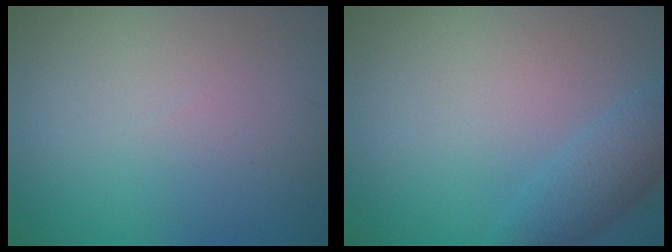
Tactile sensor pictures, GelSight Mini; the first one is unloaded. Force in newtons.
{"total": 3.0, "press": 3.0, "slide": 0.2}